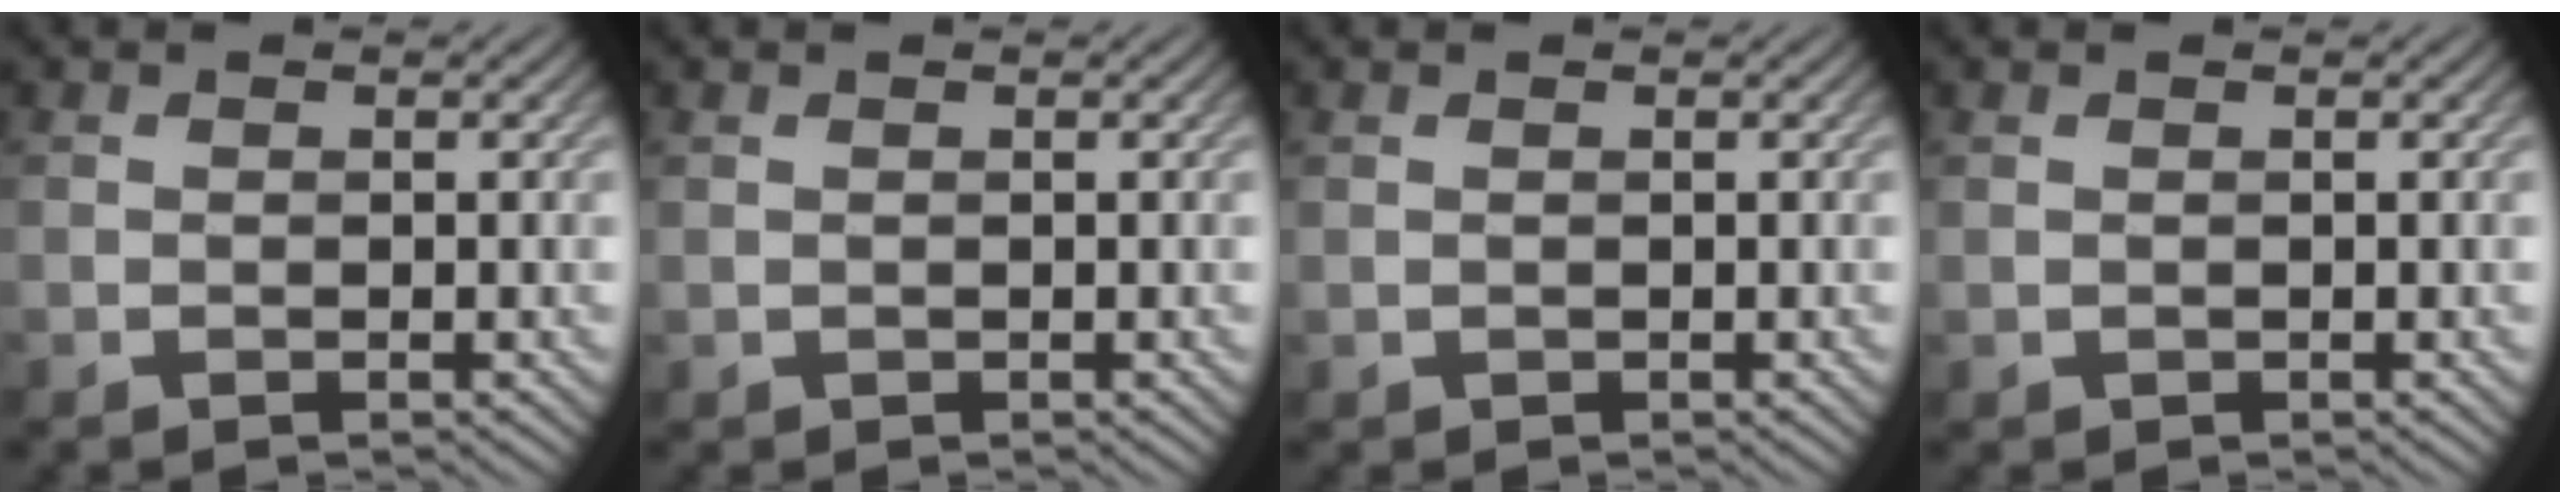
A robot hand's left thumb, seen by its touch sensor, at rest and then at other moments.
{"total": 0.0}
{"total": 0.0}
{"total": 0.0}